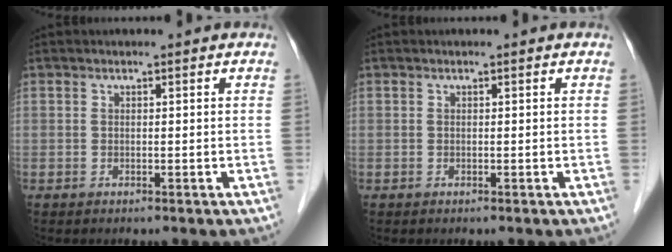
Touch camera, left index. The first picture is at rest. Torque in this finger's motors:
{"motor_torque": [-0.02, 0.02, 0.00, 0.00]}